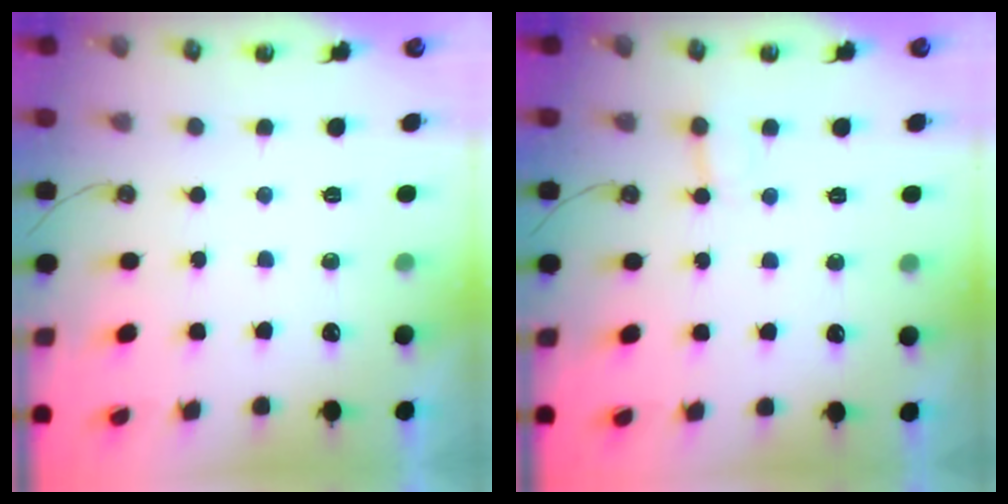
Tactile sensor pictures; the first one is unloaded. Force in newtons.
{"total": 3.2, "press": 3.2, "slide": 0.3}